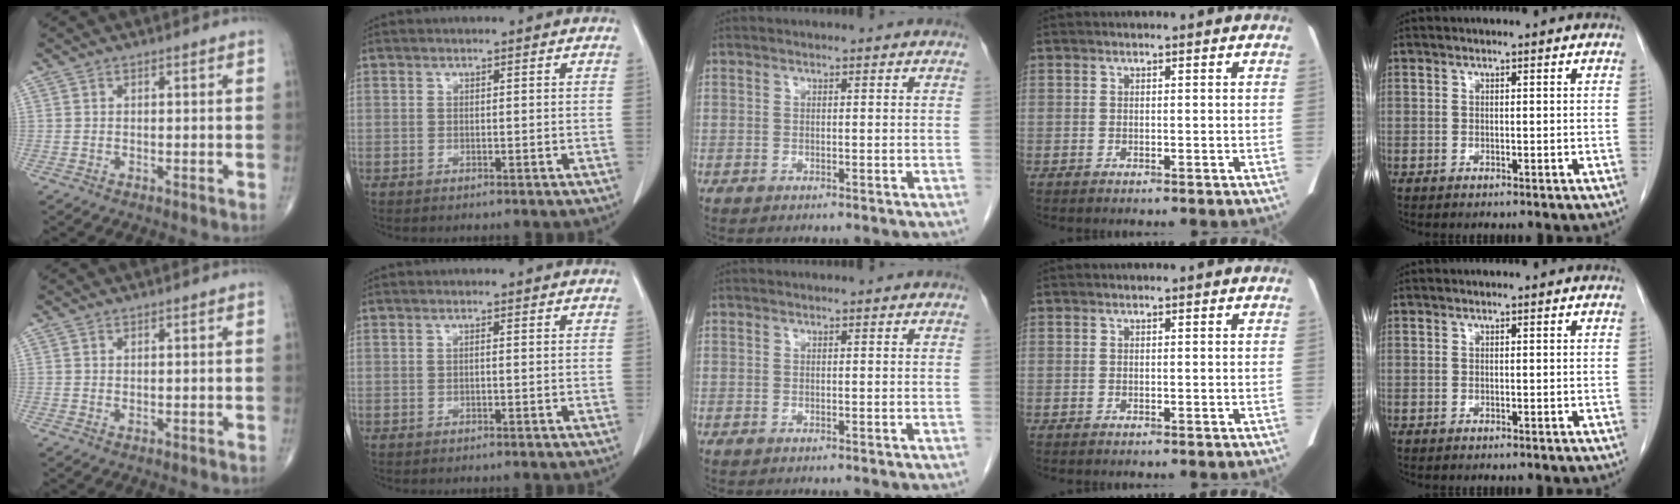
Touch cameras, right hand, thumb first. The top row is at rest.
{"index": {"total": 0.7, "force": [0.0, 0.3, 0.7], "torque": [-0.017, 0.003, 0.001]}}